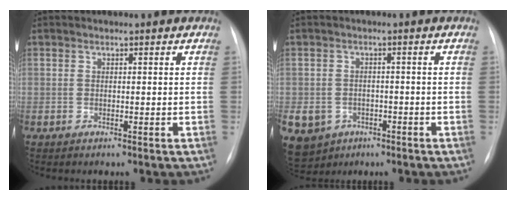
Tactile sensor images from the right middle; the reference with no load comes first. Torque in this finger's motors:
{"motor_torque": [1.45, -0.69, 1.05, 0.21]}